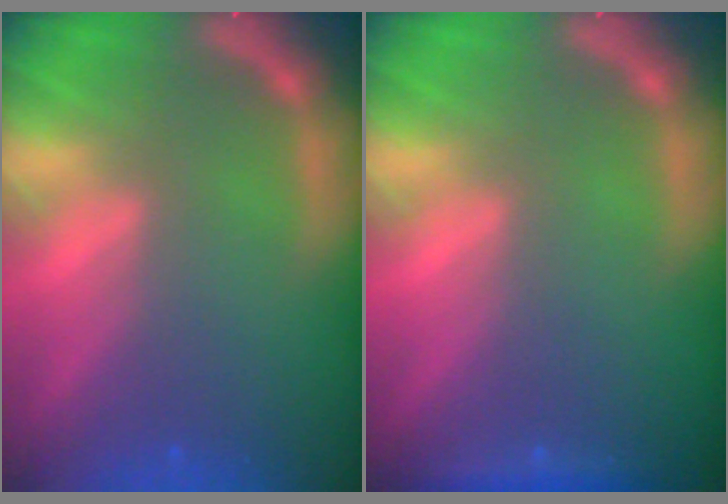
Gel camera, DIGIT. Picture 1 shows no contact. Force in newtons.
{"total": 1.4}